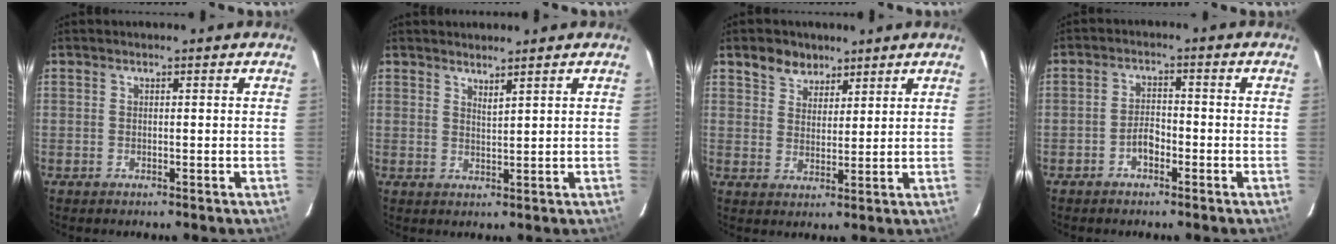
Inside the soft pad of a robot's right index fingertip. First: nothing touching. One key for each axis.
{"total": 1.9, "fx": 1.7, "fy": -0.2, "fz": 1.0, "tx": -0.018, "ty": -0.006, "tz": 0.027}
{"total": 5.4, "fx": 3.8, "fy": 3.6, "fz": 1.5, "tx": -0.025, "ty": 0.014, "tz": 0.066}
{"total": 2.9, "fx": -1.8, "fy": 1.4, "fz": 1.8, "tx": -0.037, "ty": 0.009, "tz": -0.032}